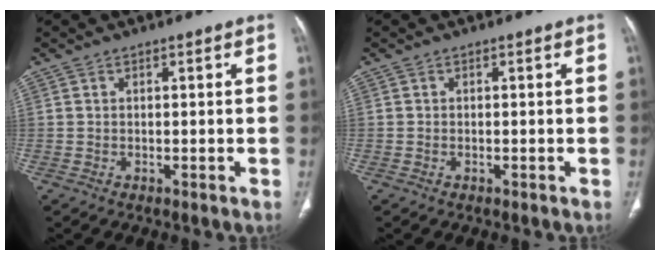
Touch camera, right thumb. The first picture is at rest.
{"total": 0.0}